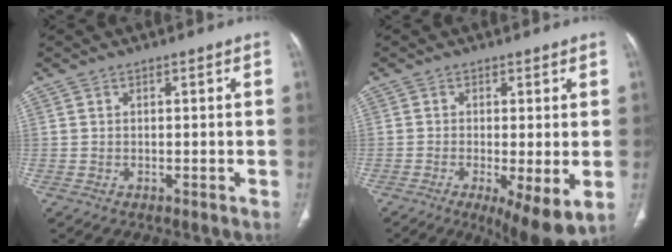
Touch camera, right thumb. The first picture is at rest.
{"total": 9.5, "force": [-2.8, 2.5, 8.7], "torque": [-0.138, -0.022, -0.041]}